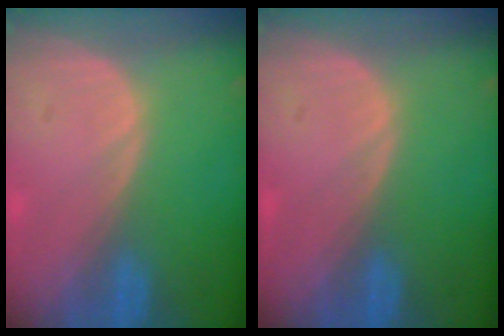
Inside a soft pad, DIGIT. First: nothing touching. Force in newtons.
{"total": 0.0}